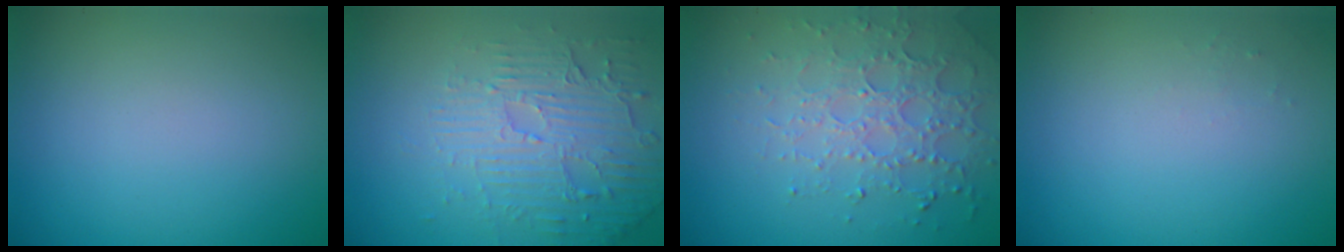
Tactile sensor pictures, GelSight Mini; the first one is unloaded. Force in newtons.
{"total": 5.9, "press": 3.7, "slide": 4.6}
{"total": 4.7, "press": 3.4, "slide": 3.1}
{"total": 0.5, "press": 0.5, "slide": 0.2}